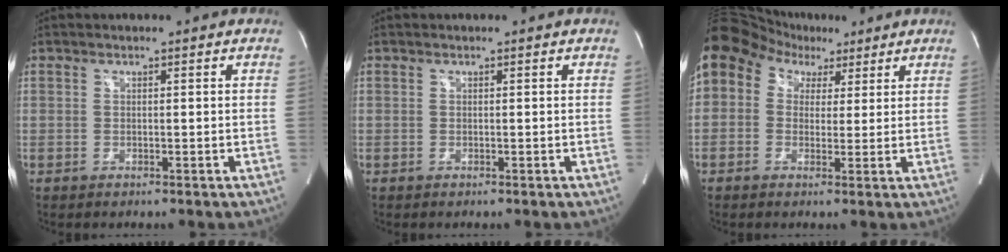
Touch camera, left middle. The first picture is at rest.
{"total": 0.0}
{"total": 9.5, "force": [4.5, 7.4, 4.0], "torque": [-0.070, 0.065, 0.080]}